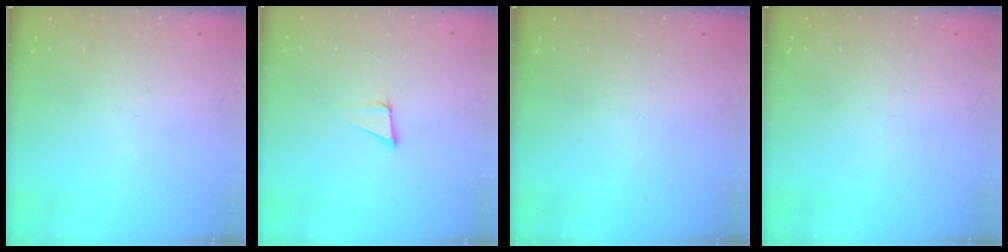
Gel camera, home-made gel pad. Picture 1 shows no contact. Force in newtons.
{"total": 3.7, "press": 3.1, "slide": 2.1}
{"total": 0.0}
{"total": 0.0}